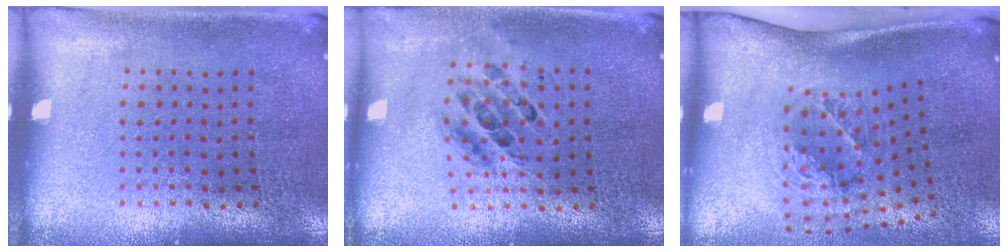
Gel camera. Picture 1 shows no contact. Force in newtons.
{"total": 0.8, "press": 0.8, "slide": 0.0}
{"total": 1.8, "press": 1.2, "slide": 1.3}